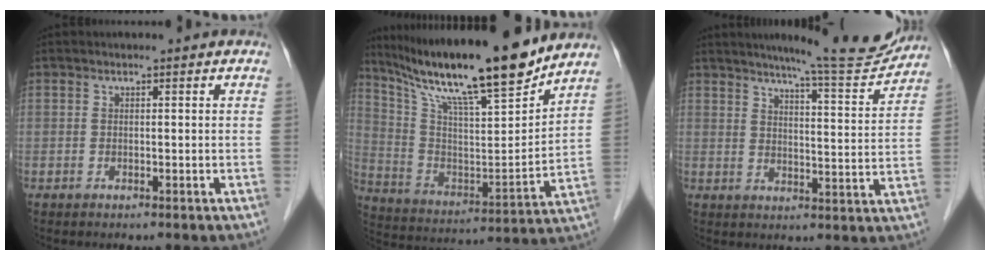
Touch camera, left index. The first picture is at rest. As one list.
[{"total": 21.9, "force": [17.8, 1.3, 12.8], "torque": [-0.225, -0.001, 0.303]}, {"total": 12.0, "force": [11.2, 0.1, 4.3], "torque": [-0.057, -0.017, 0.144]}]